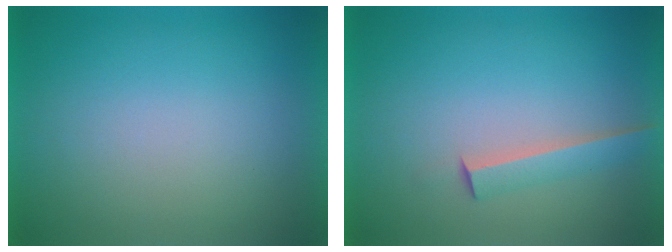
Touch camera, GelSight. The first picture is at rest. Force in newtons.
{"total": 2.4}